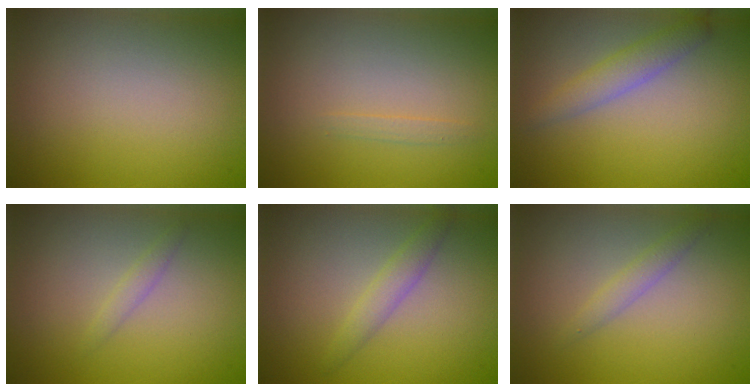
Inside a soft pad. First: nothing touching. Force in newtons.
{"total": 0.6, "press": 0.6, "slide": 0.0}
{"total": 2.4, "press": 2.4, "slide": 0.2}
{"total": 1.0, "press": 0.9, "slide": 0.2}
{"total": 1.8, "press": 1.8, "slide": 0.1}
{"total": 1.4, "press": 1.4, "slide": 0.0}